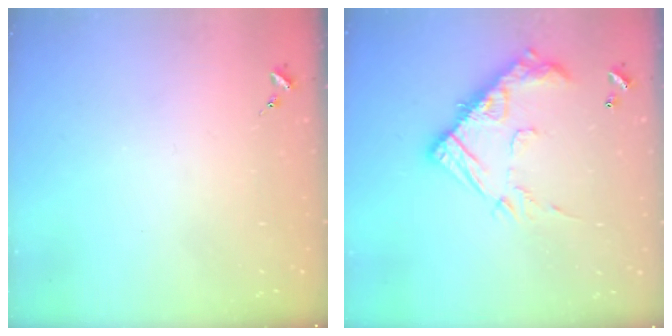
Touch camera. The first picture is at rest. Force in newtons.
{"total": 17.5, "press": 17.4, "slide": 1.3}